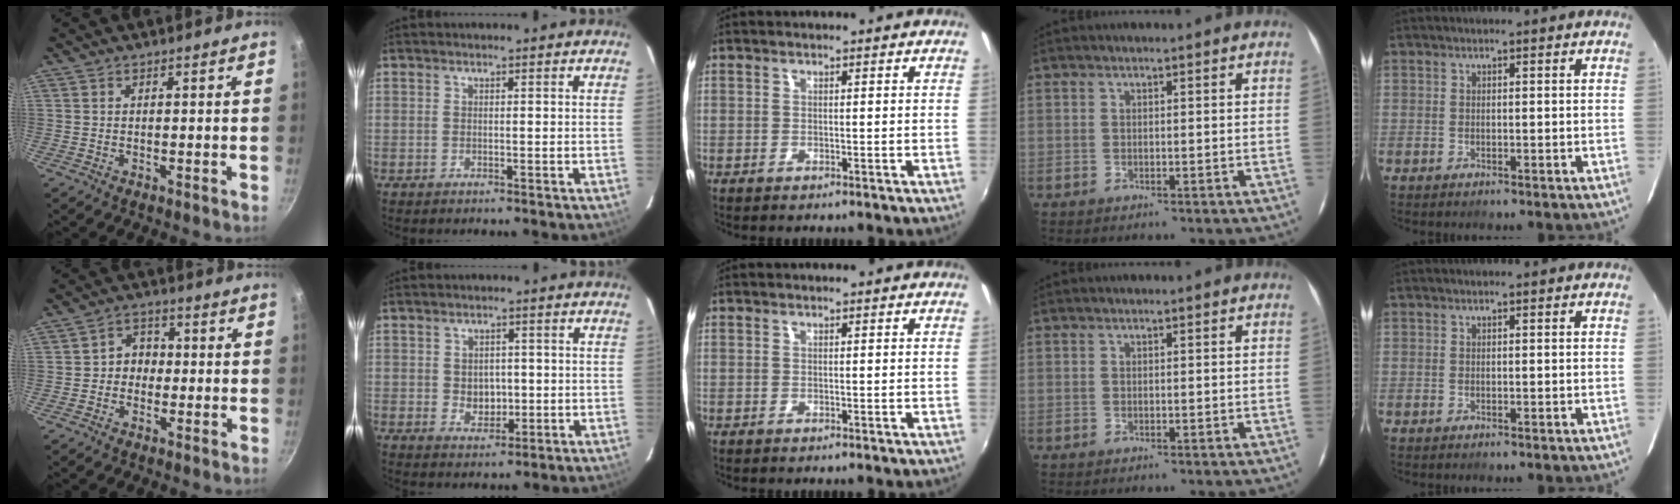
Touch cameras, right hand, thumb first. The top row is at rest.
{"thumb": {"total": 4.5, "force": [-0.6, 3.9, 2.1], "torque": [0.001, 0.016, -0.018]}, "index": {"total": 4.5, "force": [-0.3, 3.8, 2.5], "torque": [-0.041, 0.000, 0.003]}}